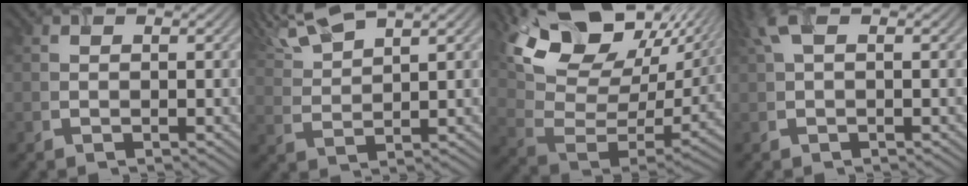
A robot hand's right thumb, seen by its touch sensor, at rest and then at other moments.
{"total": 7.2, "force": [5.3, 1.5, 4.6], "torque": [-0.110, 0.024, 0.111]}
{"total": 18.3, "force": [11.8, 9.3, 10.5], "torque": [-0.230, 0.025, 0.199]}
{"total": 2.8, "force": [1.1, 0.8, 2.4], "torque": [-0.054, 0.009, 0.019]}